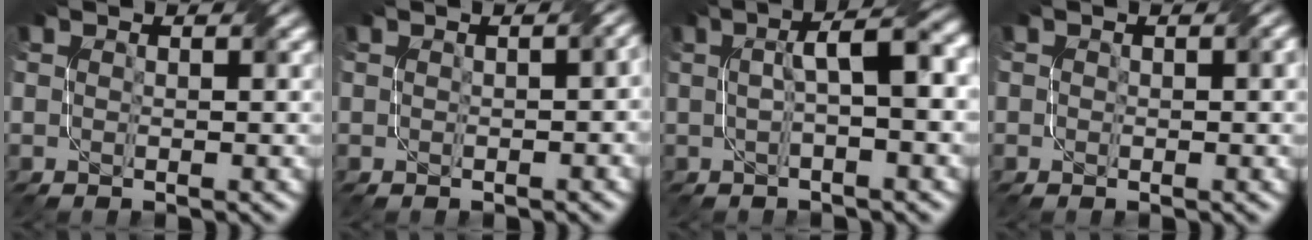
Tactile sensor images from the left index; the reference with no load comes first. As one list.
[{"total": 1.9, "force": [0.1, 0.8, 1.7], "torque": [-0.015, 0.003, 0.010]}, {"total": 5.1, "force": [0.6, 1.1, 5.0], "torque": [-0.071, 0.021, 0.010]}, {"total": 1.1, "force": [0.1, 0.6, 0.9], "torque": [-0.005, 0.004, 0.004]}]